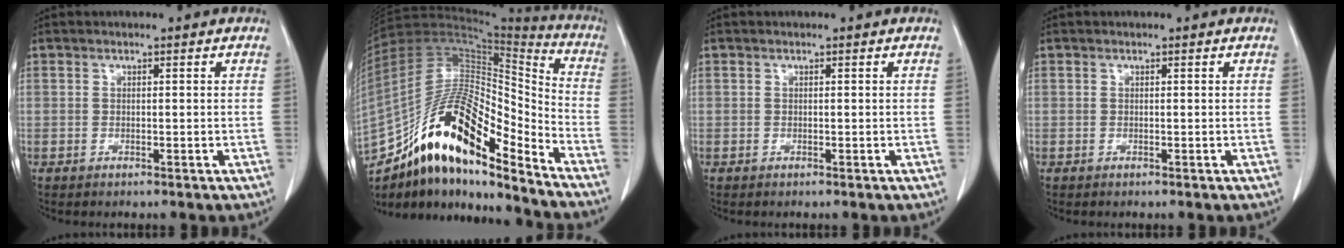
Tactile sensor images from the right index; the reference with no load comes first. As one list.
[{"total": 21.0, "force": [-13.5, 5.5, 15.1], "torque": [-0.288, 0.022, -0.233]}, {"total": 0.0}, {"total": 0.0}]